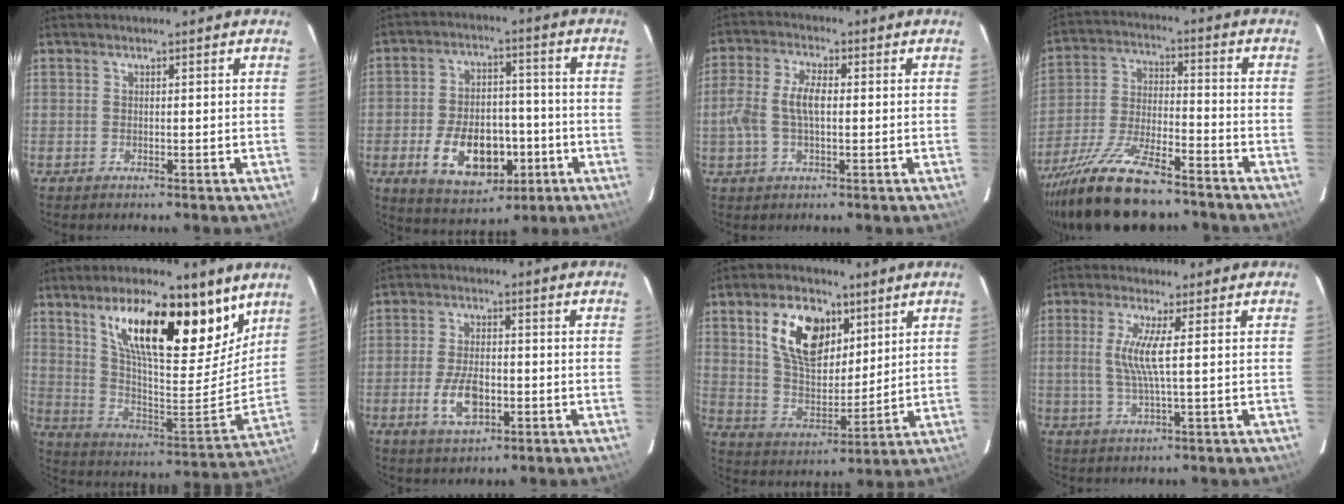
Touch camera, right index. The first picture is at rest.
{"total": 14.4, "force": [-4.9, 8.9, 10.1], "torque": [-0.202, 0.009, -0.058]}
{"total": 7.3, "force": [-0.2, 3.4, 6.5], "torque": [-0.135, 0.010, -0.005]}
{"total": 18.7, "force": [-14.4, 5.3, 10.6], "torque": [-0.220, -0.034, -0.249]}
{"total": 24.1, "force": [14.9, 8.5, 17.0], "torque": [-0.275, 0.006, 0.260]}
{"total": 7.9, "force": [-2.5, 3.9, 6.4], "torque": [-0.135, -0.005, -0.042]}
{"total": 14.4, "force": [6.5, 8.4, 9.8], "torque": [-0.180, 0.013, 0.126]}
{"total": 5.9, "force": [0.7, -0.3, 5.9], "torque": [-0.125, -0.005, 0.014]}